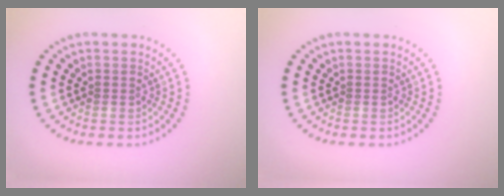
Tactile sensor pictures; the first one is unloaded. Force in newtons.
{"total": 0.0}